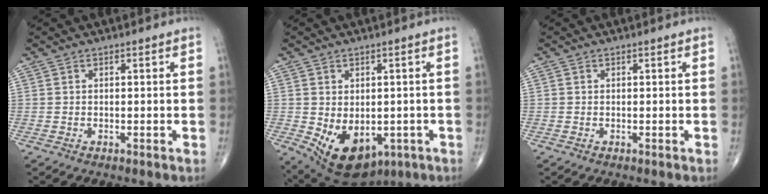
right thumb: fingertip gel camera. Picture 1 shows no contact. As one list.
[{"total": 12.4, "force": [-3.3, 8.3, 8.6], "torque": [-0.117, -0.007, -0.025]}, {"total": 0.0}]